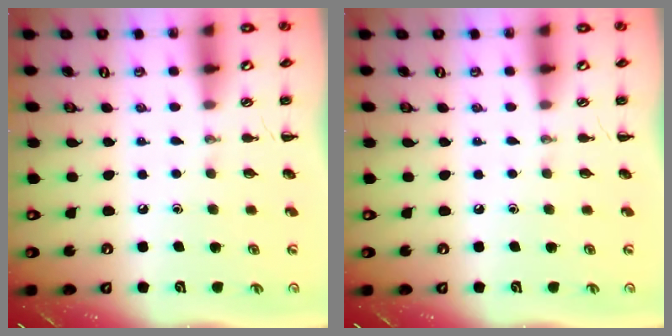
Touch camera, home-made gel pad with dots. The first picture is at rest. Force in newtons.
{"total": 0.0}